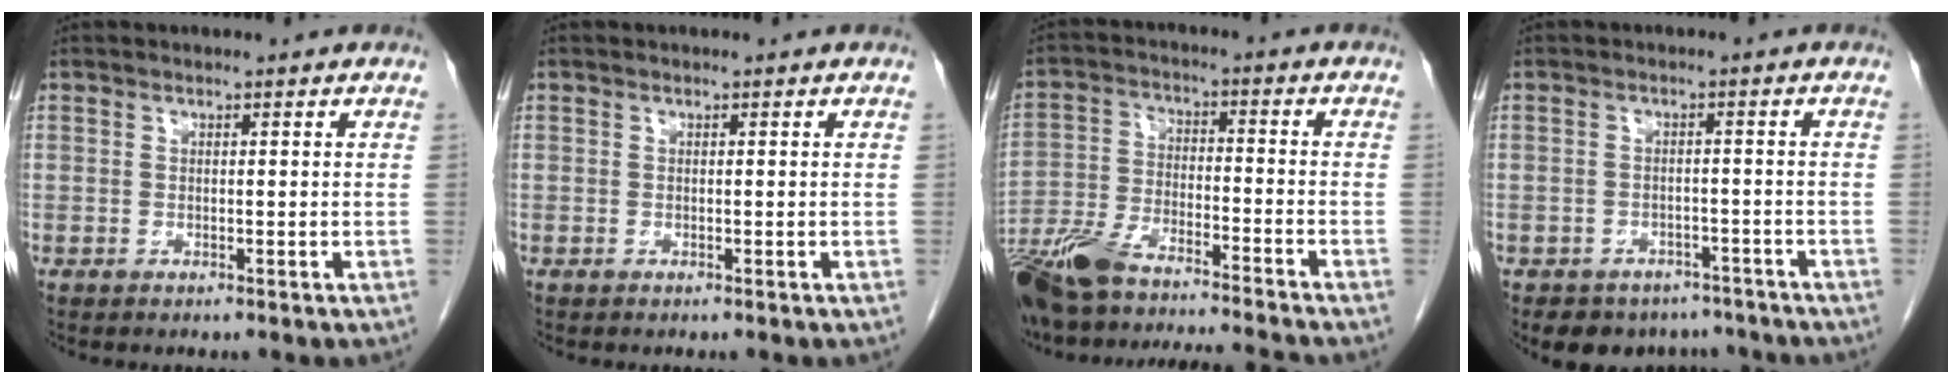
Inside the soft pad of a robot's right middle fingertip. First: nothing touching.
{"total": 0.0}
{"total": 17.0, "force": [-14.9, 1.4, 8.0], "torque": [-0.172, -0.007, -0.258]}
{"total": 7.9, "force": [-6.4, 4.5, 1.1], "torque": [-0.005, 0.012, -0.077]}